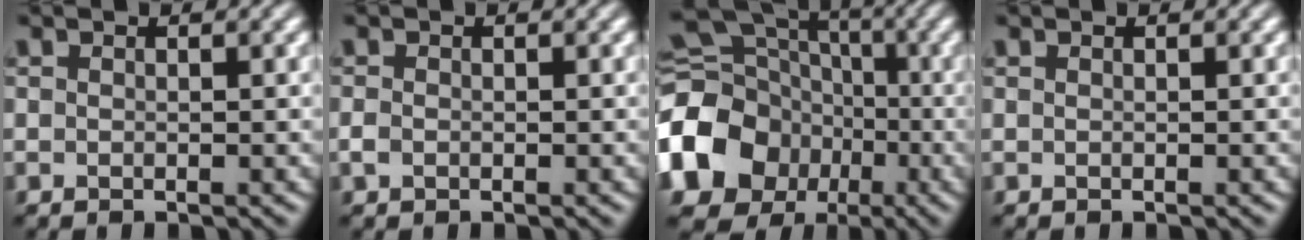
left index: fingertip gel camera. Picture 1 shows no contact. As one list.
[{"total": 0.6, "force": [-0.2, 0.5, 0.2], "torque": [-0.003, 0.003, -0.008]}, {"total": 14.7, "force": [-4.0, 12.6, 6.5], "torque": [-0.150, -0.019, -0.095]}, {"total": 0.0}]